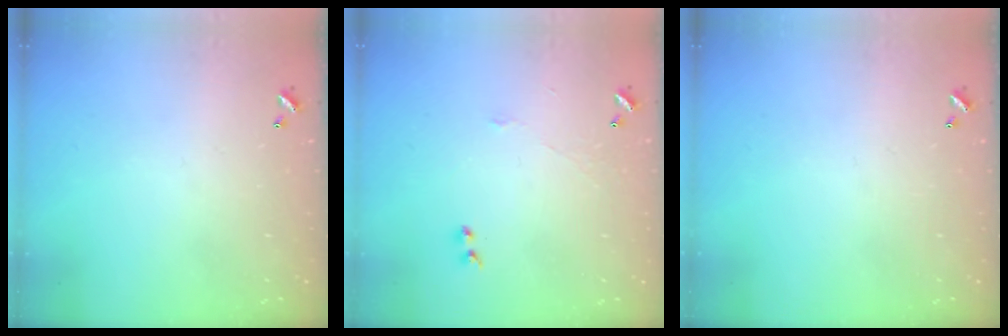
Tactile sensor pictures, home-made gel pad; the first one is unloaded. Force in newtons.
{"total": 3.5, "press": 3.5, "slide": 0.4}
{"total": 0.0}